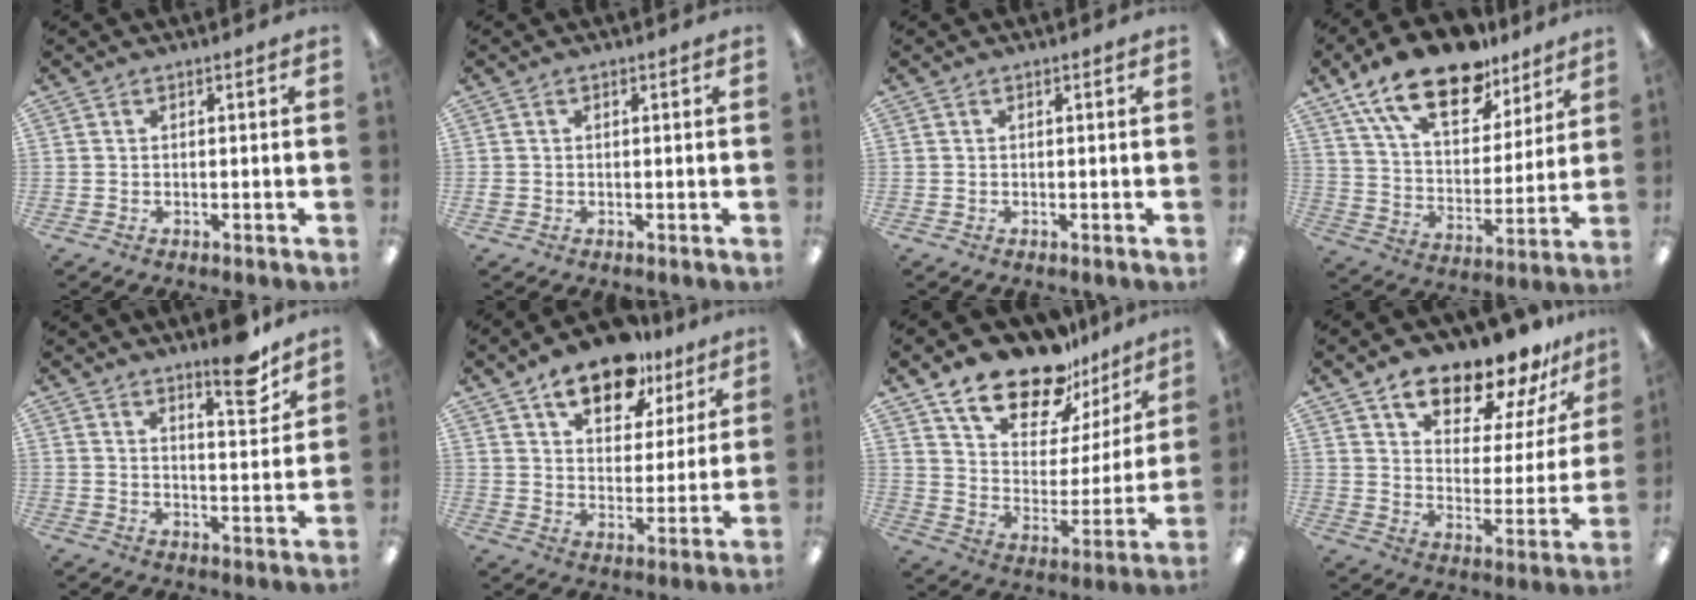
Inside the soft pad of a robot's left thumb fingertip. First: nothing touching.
{"total": 0.8, "force": [0.0, 0.7, 0.3], "torque": [-0.004, 0.005, -0.001]}
{"total": 0.0}
{"total": 20.4, "force": [14.0, 9.4, 11.5], "torque": [-0.204, -0.072, 0.246]}
{"total": 9.4, "force": [7.3, 2.1, 5.5], "torque": [-0.062, -0.053, 0.117]}
{"total": 14.6, "force": [10.7, 7.1, 7.1], "torque": [-0.103, -0.055, 0.185]}
{"total": 19.0, "force": [15.3, 8.4, 7.6], "torque": [-0.139, -0.109, 0.271]}
{"total": 15.8, "force": [12.8, 5.9, 7.1], "torque": [-0.109, -0.091, 0.219]}